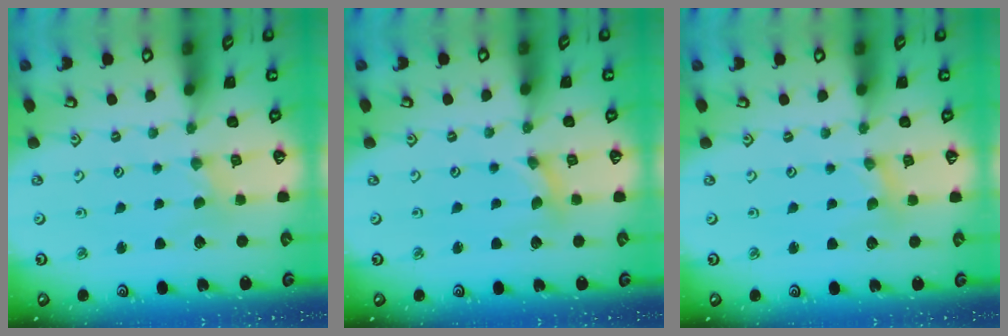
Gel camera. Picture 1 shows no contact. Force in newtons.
{"total": 0.6, "press": 0.5, "slide": 0.1}
{"total": 0.6, "press": 0.6, "slide": 0.1}